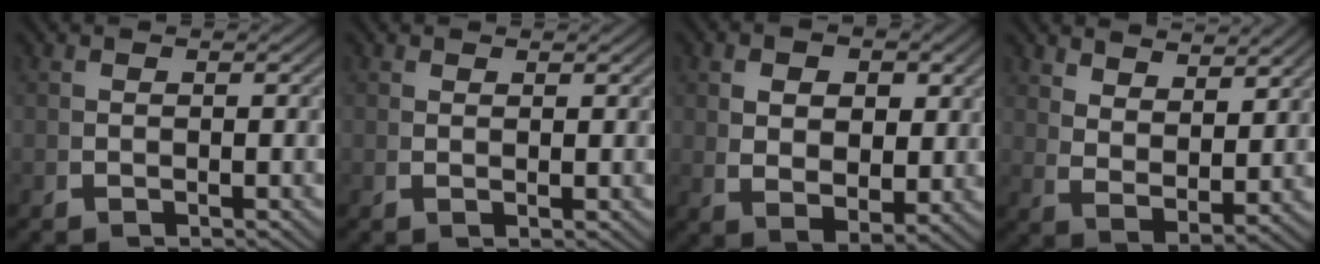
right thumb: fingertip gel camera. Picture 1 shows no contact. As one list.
[{"total": 0.8, "force": [0.6, -0.2, 0.4], "torque": [-0.006, 0.000, 0.013]}, {"total": 4.8, "force": [0.9, 3.2, 3.5], "torque": [-0.059, -0.019, 0.032]}, {"total": 4.3, "force": [2.6, 2.0, 2.9], "torque": [-0.059, -0.016, 0.060]}]